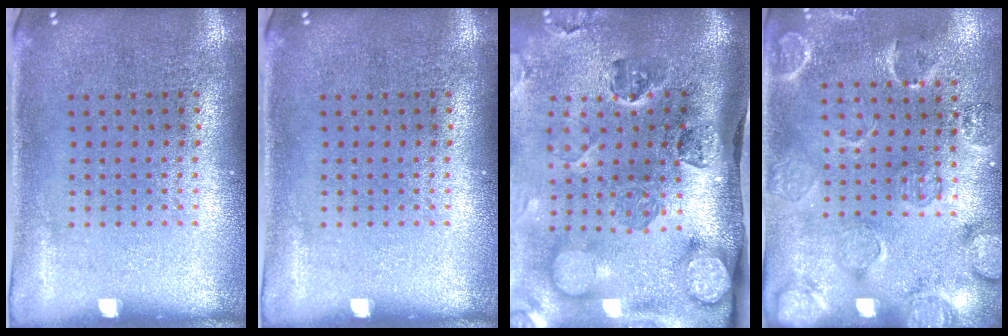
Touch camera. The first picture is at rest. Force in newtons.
{"total": 0.0}
{"total": 4.3, "press": 3.1, "slide": 2.9}
{"total": 2.8, "press": 1.8, "slide": 2.1}